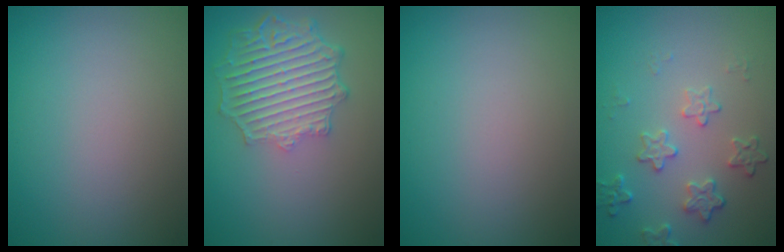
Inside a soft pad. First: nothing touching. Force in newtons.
{"total": 6.4, "press": 4.9, "slide": 4.1}
{"total": 0.0}
{"total": 2.6, "press": 2.0, "slide": 1.7}